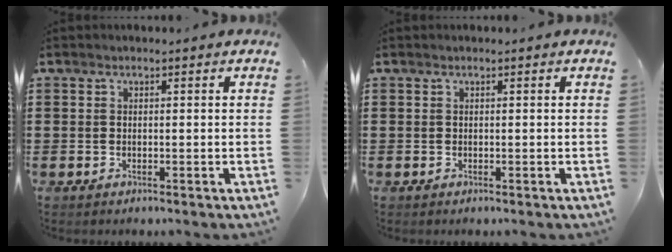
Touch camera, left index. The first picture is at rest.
{"total": 0.0}